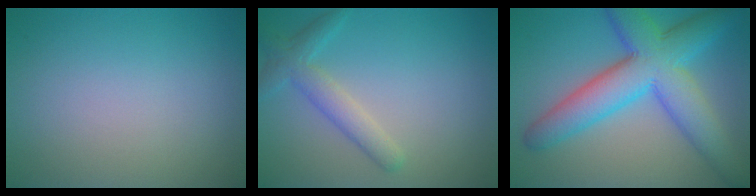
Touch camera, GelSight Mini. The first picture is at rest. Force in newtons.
{"total": 2.9, "press": 2.9, "slide": 0.1}
{"total": 9.3, "press": 9.3, "slide": 0.1}